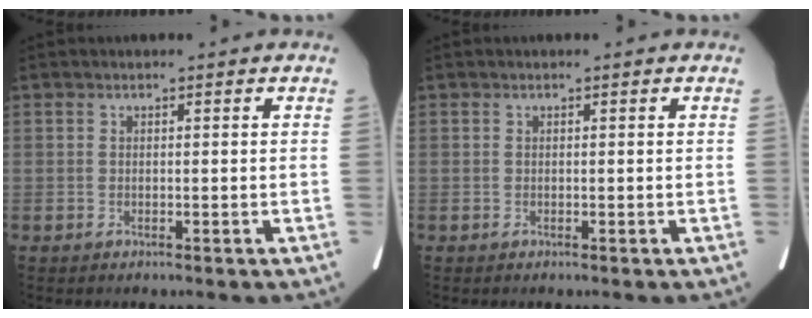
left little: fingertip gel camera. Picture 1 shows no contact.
{"total": 0.0}